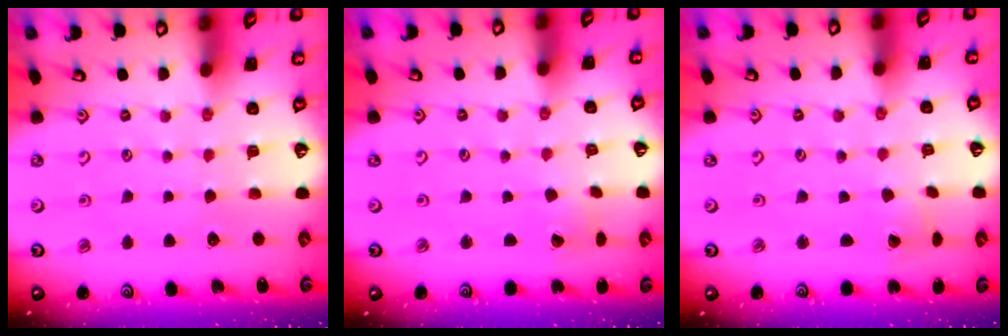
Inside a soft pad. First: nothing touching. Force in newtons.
{"total": 0.9, "press": 0.9, "slide": 0.1}
{"total": 2.4, "press": 2.4, "slide": 0.2}